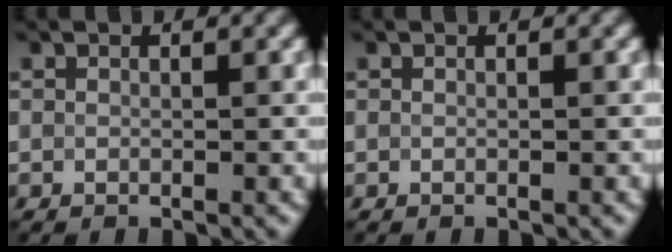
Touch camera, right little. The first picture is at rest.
{"total": 0.0}